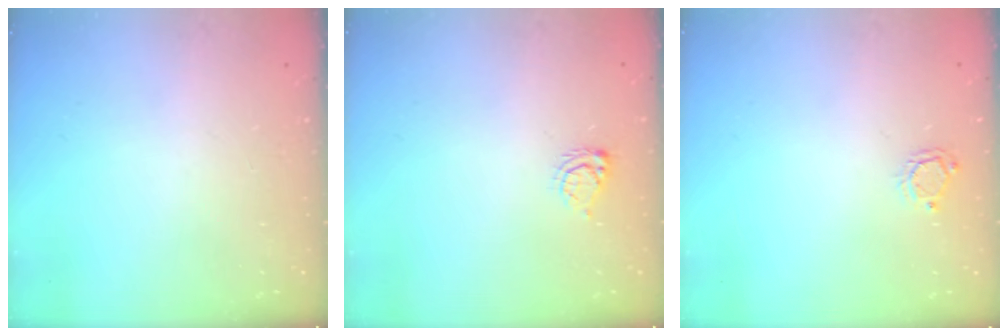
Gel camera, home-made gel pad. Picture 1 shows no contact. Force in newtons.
{"total": 5.3, "press": 5.3, "slide": 0.8}
{"total": 2.9, "press": 2.9, "slide": 0.3}